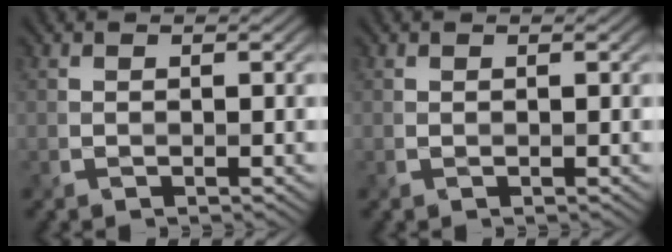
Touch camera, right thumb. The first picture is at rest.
{"total": 0.0}